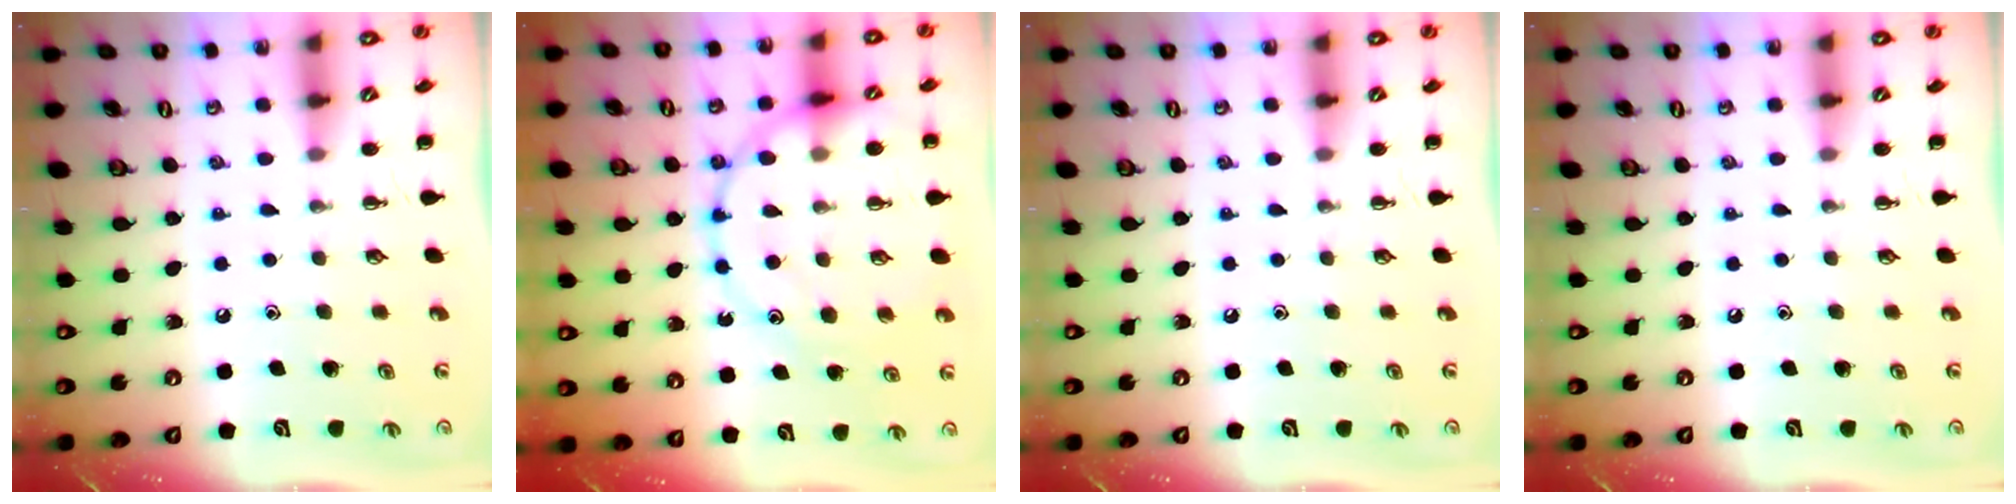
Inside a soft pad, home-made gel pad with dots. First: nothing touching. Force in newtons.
{"total": 19.5, "press": 19.3, "slide": 3.0}
{"total": 0.0}
{"total": 0.0}